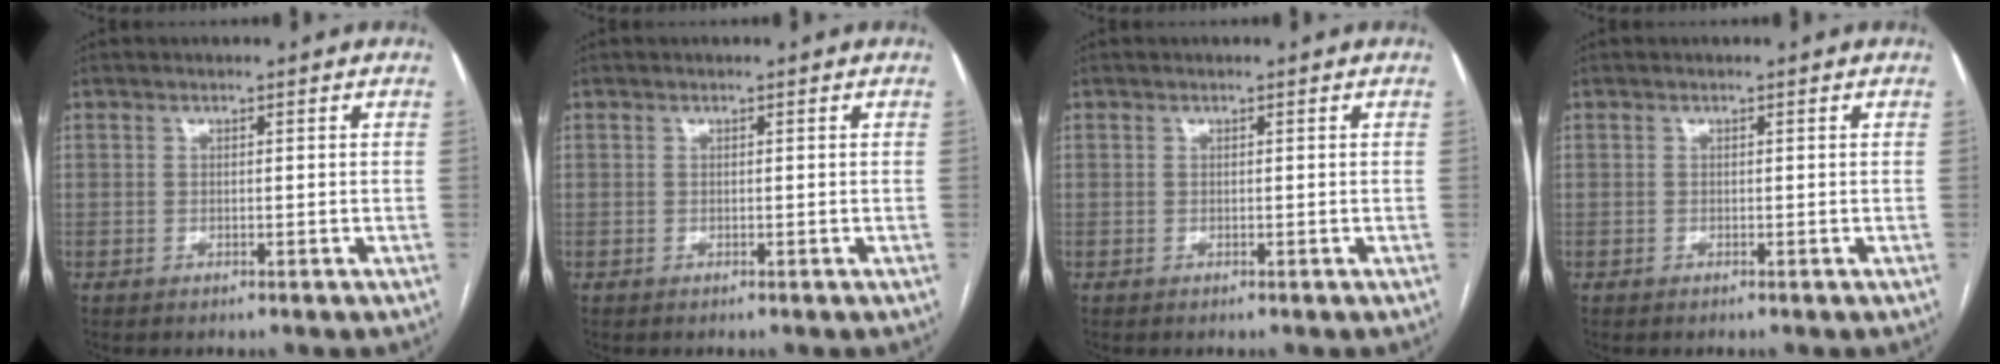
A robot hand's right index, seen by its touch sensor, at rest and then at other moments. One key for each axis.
{"total": 0.0}
{"total": 0.0}
{"total": 0.0}